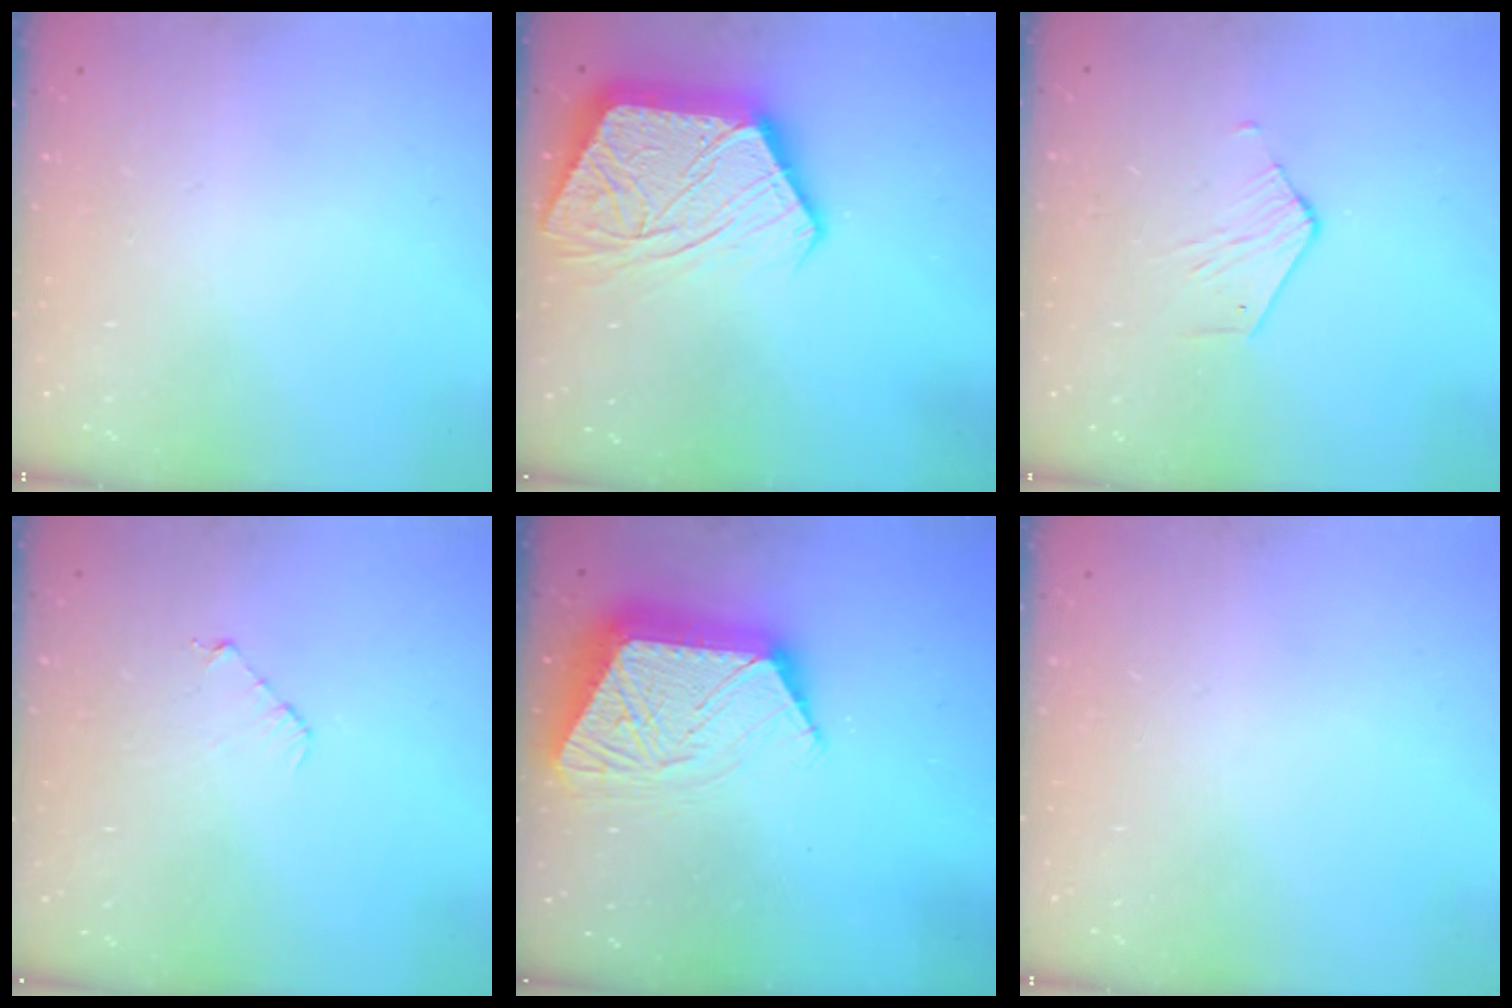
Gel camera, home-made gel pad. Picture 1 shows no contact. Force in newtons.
{"total": 14.6, "press": 14.5, "slide": 1.2}
{"total": 2.8, "press": 2.8, "slide": 0.2}
{"total": 3.8, "press": 3.8, "slide": 0.3}
{"total": 13.7, "press": 13.7, "slide": 1.1}
{"total": 0.0}